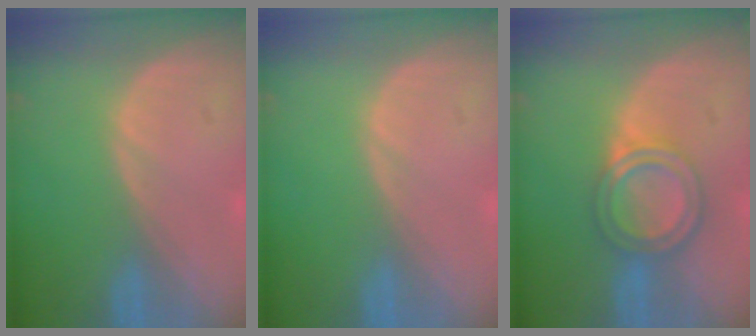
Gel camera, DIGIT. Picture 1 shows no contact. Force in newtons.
{"total": 0.0}
{"total": 6.2, "press": 5.4, "slide": 3.0}